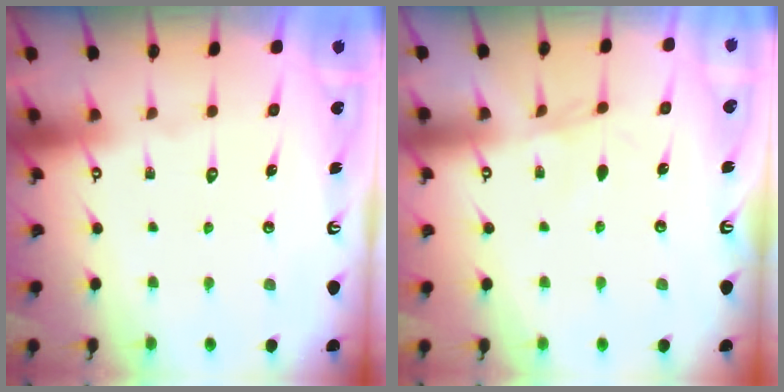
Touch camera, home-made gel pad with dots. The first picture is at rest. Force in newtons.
{"total": 2.7, "press": 2.7, "slide": 0.4}